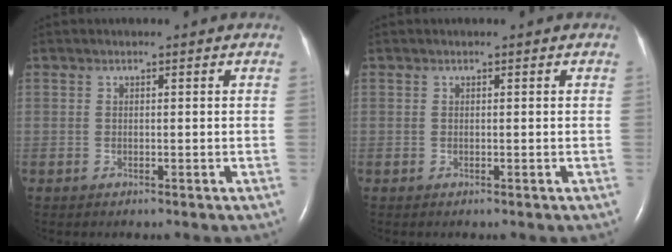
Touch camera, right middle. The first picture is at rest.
{"total": 0.0}